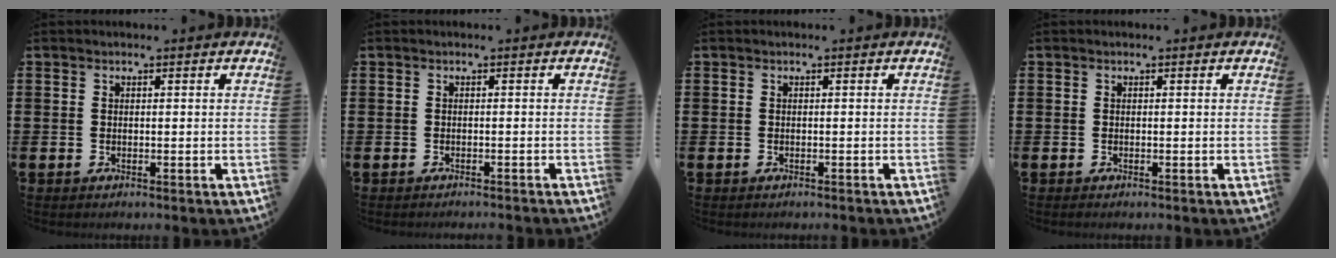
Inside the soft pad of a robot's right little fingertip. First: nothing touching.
{"total": 0.6, "force": [-0.5, -0.2, 0.0], "torque": [0.002, -0.001, -0.012]}
{"total": 0.0}
{"total": 0.0}